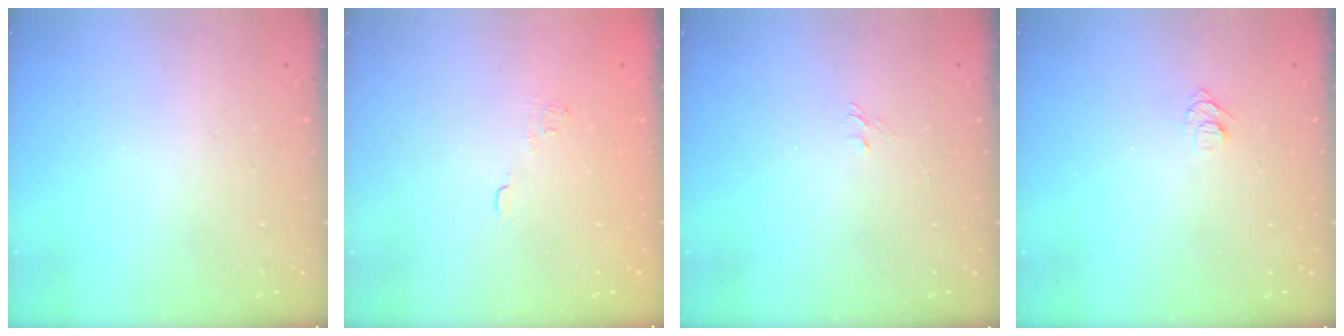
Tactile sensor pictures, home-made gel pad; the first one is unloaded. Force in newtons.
{"total": 6.9, "press": 6.8, "slide": 1.2}
{"total": 4.2, "press": 4.2, "slide": 0.2}
{"total": 5.2, "press": 5.1, "slide": 0.6}